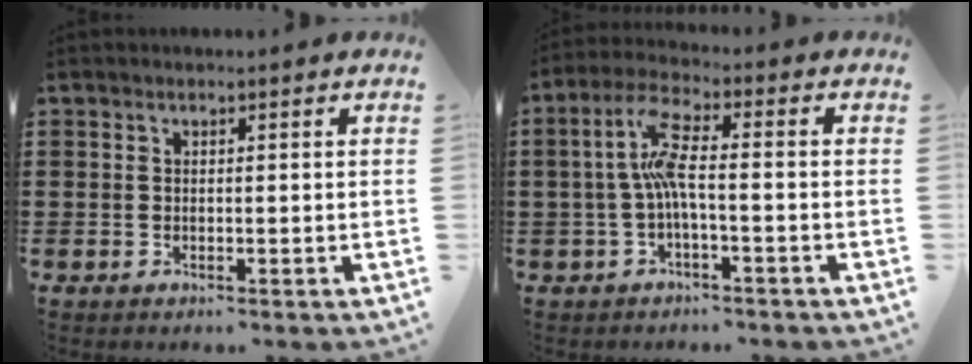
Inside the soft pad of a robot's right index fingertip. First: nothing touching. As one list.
[{"total": 6.6, "force": [-1.0, 1.2, 6.4], "torque": [-0.139, -0.003, -0.026]}]